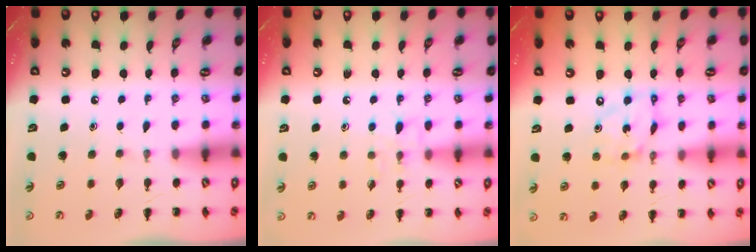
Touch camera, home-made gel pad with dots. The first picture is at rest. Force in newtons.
{"total": 7.5, "press": 7.1, "slide": 2.2}
{"total": 8.6, "press": 8.4, "slide": 1.9}